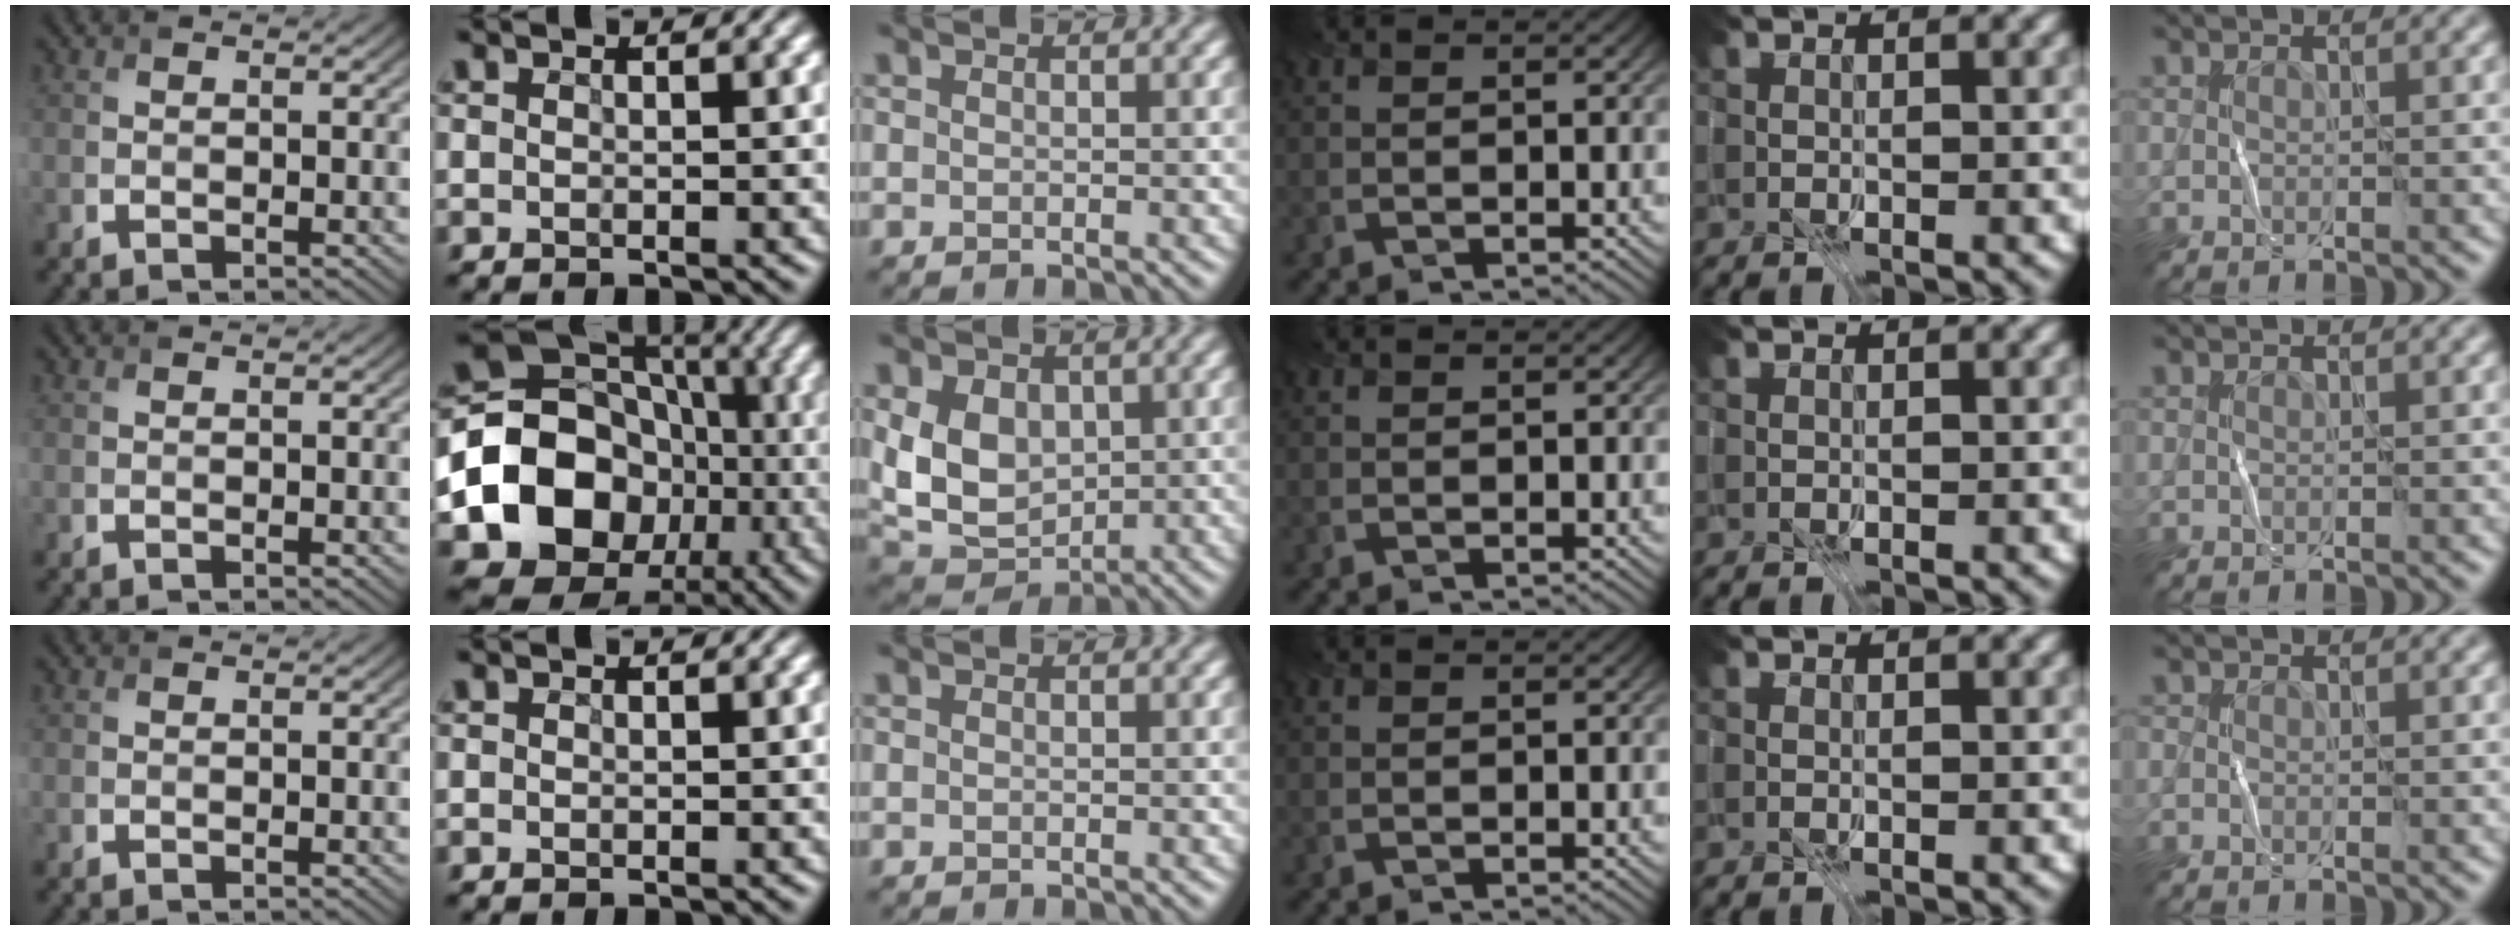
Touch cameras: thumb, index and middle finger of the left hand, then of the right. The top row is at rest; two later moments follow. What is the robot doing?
{"motion": "fold", "object": "file"}